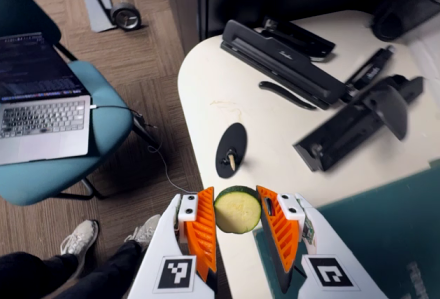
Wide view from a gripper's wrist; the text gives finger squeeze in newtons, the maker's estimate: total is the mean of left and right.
{"total": 10.1, "left": 10.2, "right": 10.0}